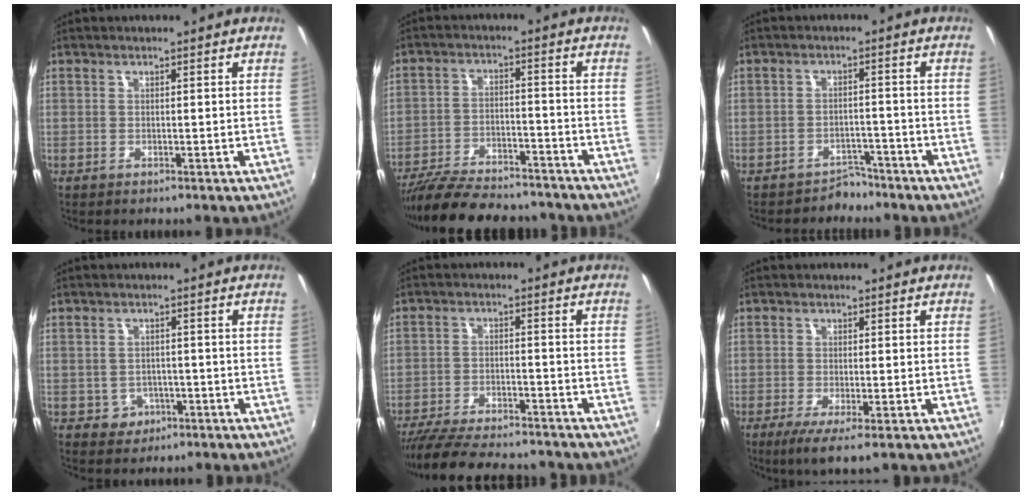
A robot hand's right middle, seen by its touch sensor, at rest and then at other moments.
{"total": 18.6, "force": [-16.1, 5.2, 7.8], "torque": [-0.166, -0.021, -0.243]}
{"total": 3.6, "force": [-3.1, 1.7, -0.2], "torque": [0.004, 0.012, -0.047]}
{"total": 3.8, "force": [-1.5, 3.4, 0.6], "torque": [-0.023, 0.005, -0.017]}
{"total": 16.8, "force": [-14.7, 3.6, 7.3], "torque": [-0.153, -0.026, -0.229]}
{"total": 4.5, "force": [-2.2, 0.4, 3.8], "torque": [-0.083, -0.020, -0.040]}